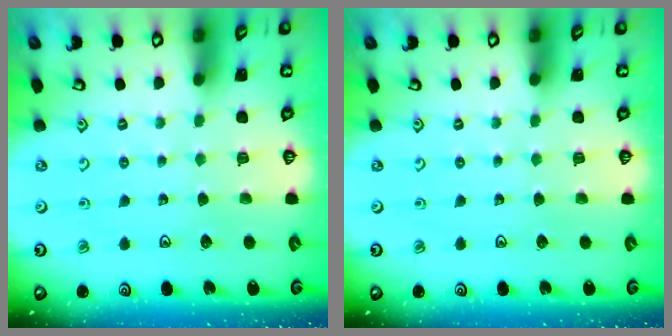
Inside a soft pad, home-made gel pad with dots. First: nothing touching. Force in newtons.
{"total": 0.0}